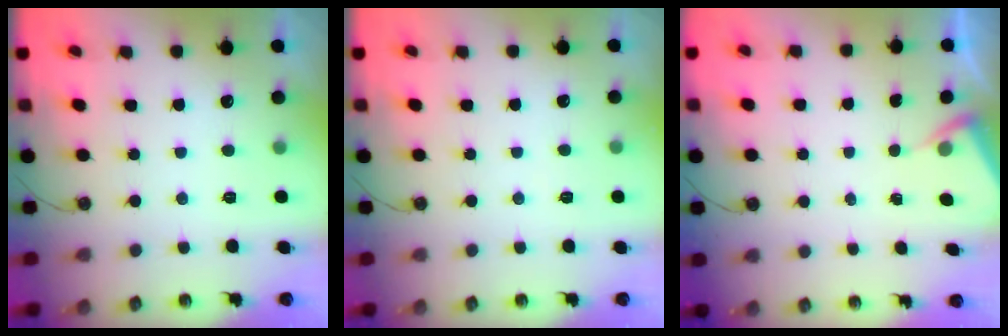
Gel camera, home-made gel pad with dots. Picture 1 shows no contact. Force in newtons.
{"total": 2.6, "press": 2.6, "slide": 0.5}
{"total": 2.9, "press": 2.9, "slide": 0.4}